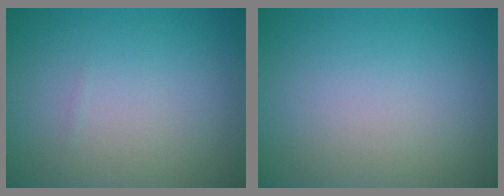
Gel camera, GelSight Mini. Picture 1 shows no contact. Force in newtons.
{"total": 0.0}